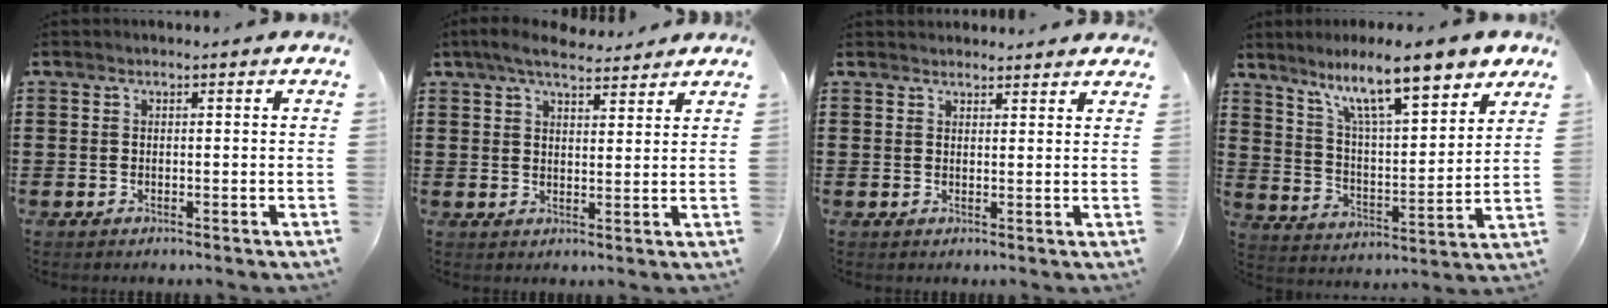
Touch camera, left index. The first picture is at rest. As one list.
[{"total": 5.4, "force": [4.6, 1.2, 2.5], "torque": [-0.061, -0.003, 0.085]}, {"total": 2.1, "force": [2.0, 0.5, -0.2], "torque": [-0.001, 0.000, 0.040]}, {"total": 13.2, "force": [9.8, 2.5, 8.4], "torque": [-0.165, -0.045, 0.164]}]